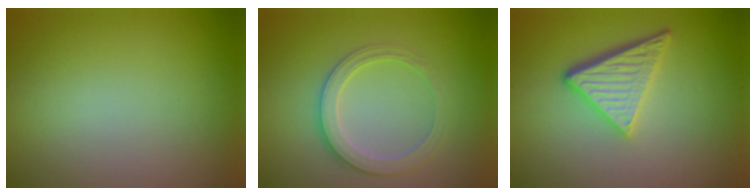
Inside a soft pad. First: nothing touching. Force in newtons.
{"total": 2.8, "press": 2.6, "slide": 1.1}
{"total": 4.3, "press": 3.4, "slide": 2.6}